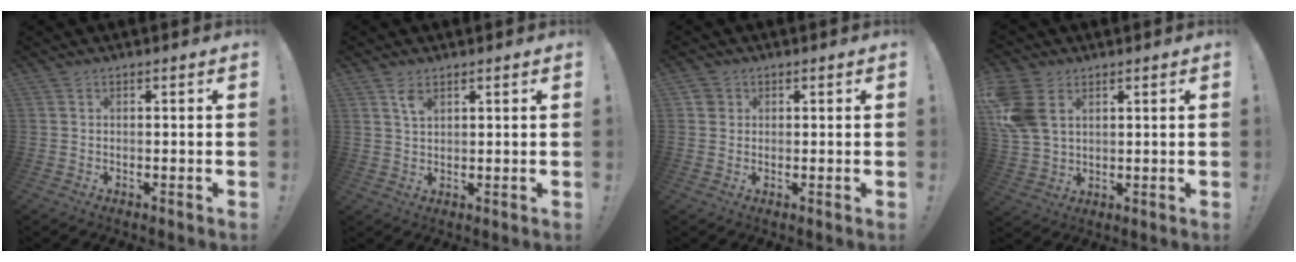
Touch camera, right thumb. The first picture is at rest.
{"total": 3.6, "force": [2.2, 1.6, 2.3], "torque": [-0.035, -0.012, 0.036]}
{"total": 2.1, "force": [0.9, 1.8, 0.6], "torque": [-0.005, 0.001, 0.015]}
{"total": 11.3, "force": [3.8, 7.9, 7.1], "torque": [-0.153, -0.003, 0.079]}